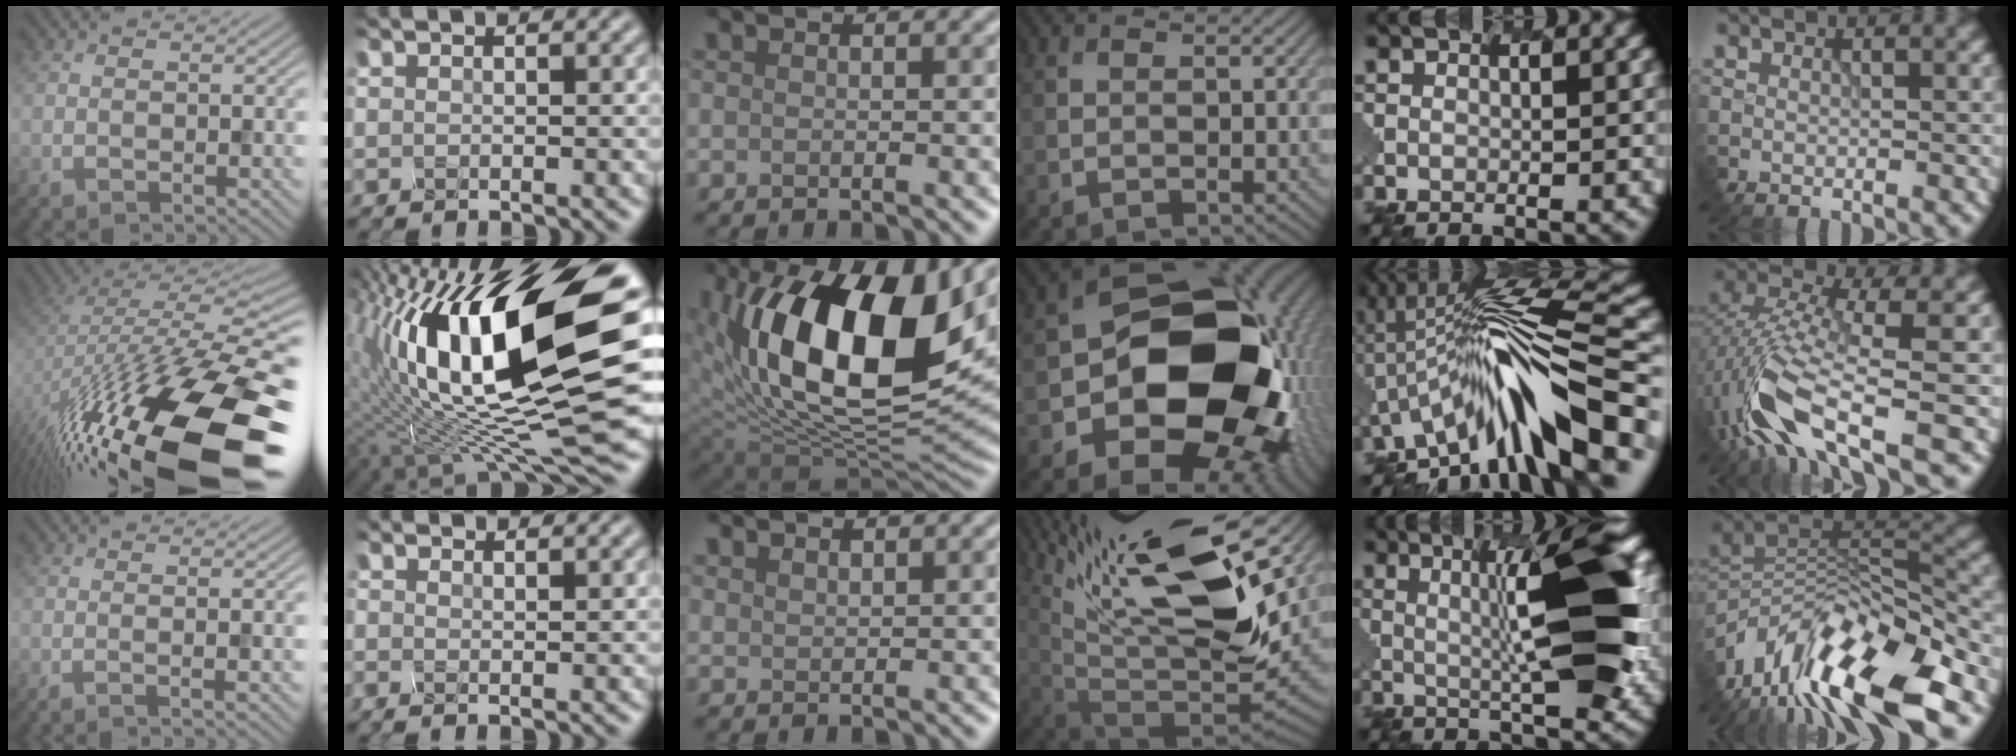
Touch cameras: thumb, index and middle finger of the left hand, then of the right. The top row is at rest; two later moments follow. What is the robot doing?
{"motion": "disassemble", "object": "hinged tin"}